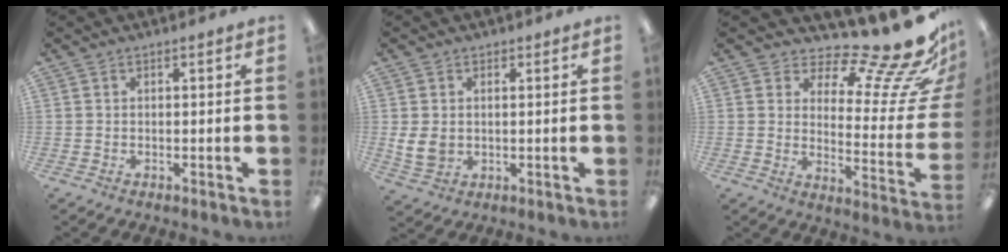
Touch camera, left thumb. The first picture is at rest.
{"total": 5.3, "force": [0.5, 4.5, 2.8], "torque": [-0.049, -0.003, 0.010]}
{"total": 18.0, "force": [14.6, 3.7, 9.8], "torque": [-0.130, -0.131, 0.230]}